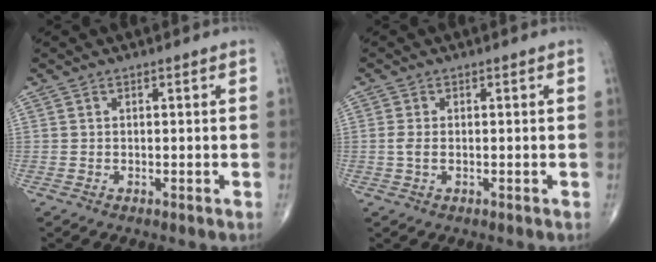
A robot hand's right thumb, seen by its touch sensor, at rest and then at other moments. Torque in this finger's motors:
{"motor_torque": [-0.09, -0.03, 0.30, 0.09, 0.00]}